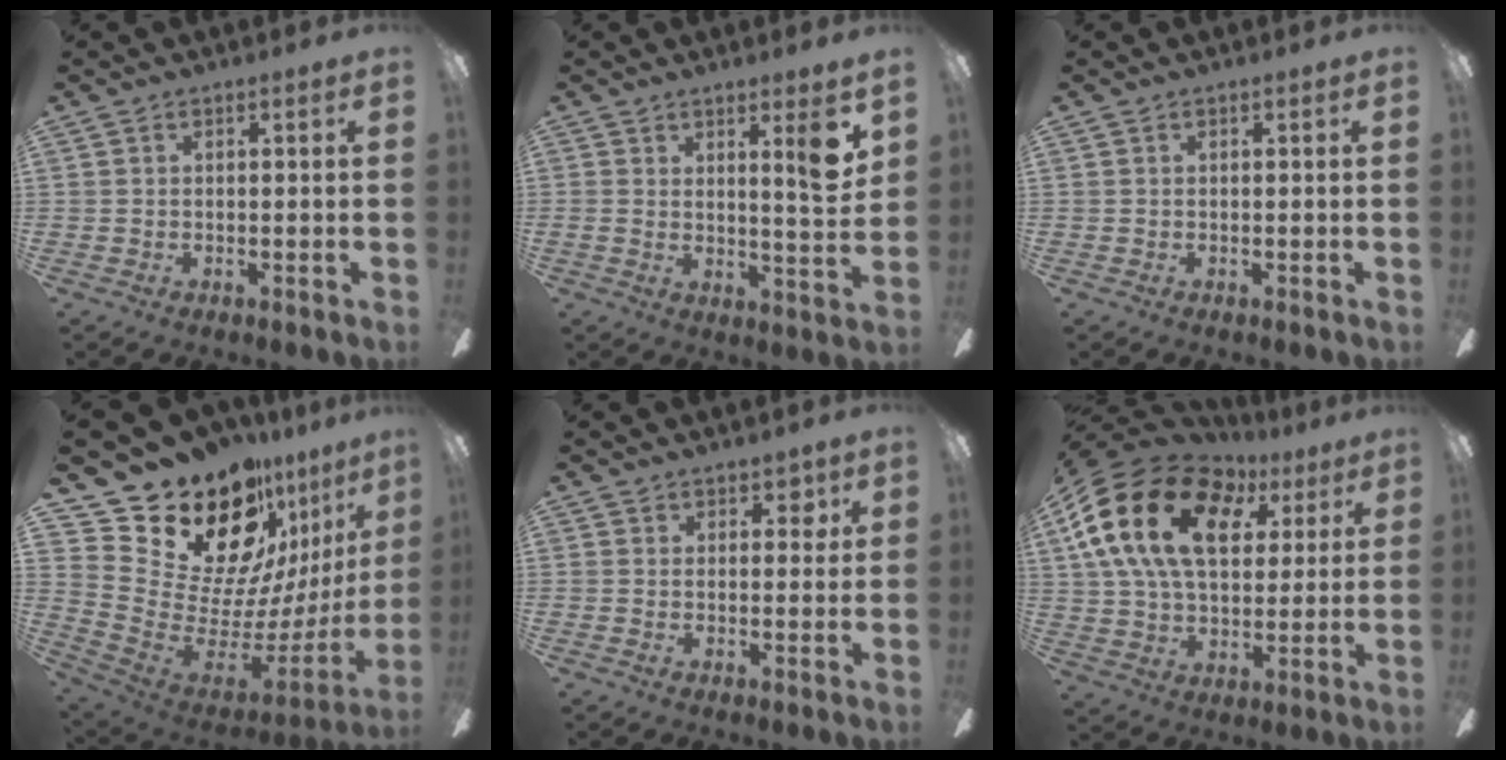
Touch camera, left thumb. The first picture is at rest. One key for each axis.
{"total": 7.6, "fx": 3.5, "fy": 1.2, "fz": 6.6, "tx": -0.083, "ty": -0.022, "tz": 0.048}
{"total": 0.0}
{"total": 24.9, "fx": 19.1, "fy": 11.3, "fz": 11.4, "tx": -0.198, "ty": -0.163, "tz": 0.368}
{"total": 3.0, "fx": 1.7, "fy": 1.6, "fz": 1.9, "tx": -0.007, "ty": -0.007, "tz": 0.023}
{"total": 21.2, "fx": 8.0, "fy": 13.5, "fz": 14.2, "tx": -0.282, "ty": -0.012, "tz": 0.138}